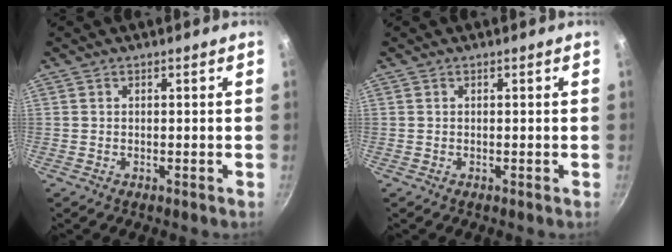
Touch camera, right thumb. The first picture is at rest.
{"total": 0.0}